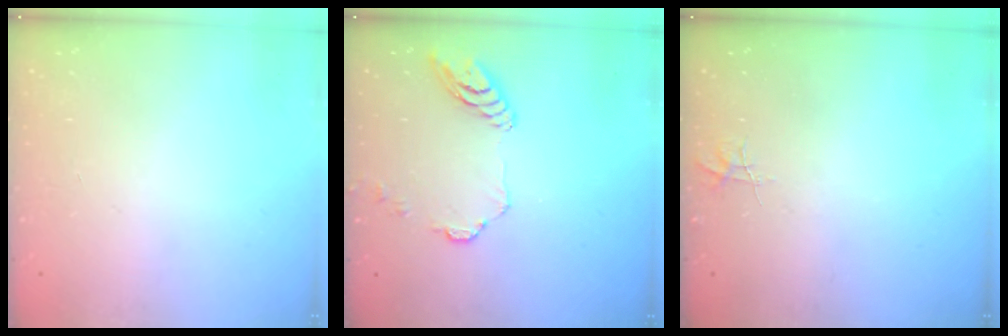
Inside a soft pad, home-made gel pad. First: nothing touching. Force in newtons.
{"total": 10.8, "press": 10.7, "slide": 1.0}
{"total": 3.3, "press": 3.3, "slide": 0.4}